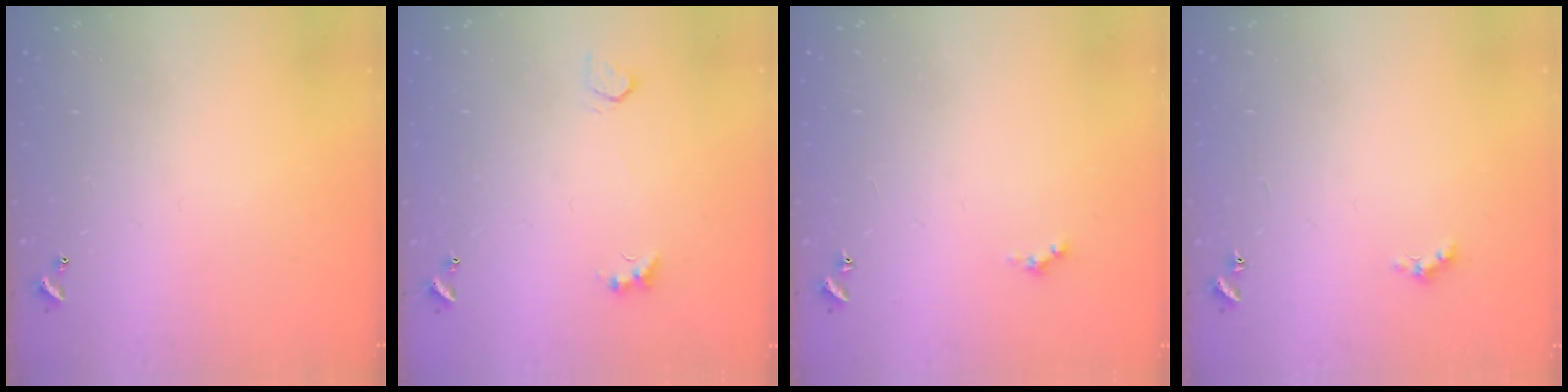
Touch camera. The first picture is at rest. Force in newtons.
{"total": 2.8, "press": 2.6, "slide": 1.0}
{"total": 1.4, "press": 1.3, "slide": 0.4}
{"total": 2.4, "press": 2.3, "slide": 0.6}